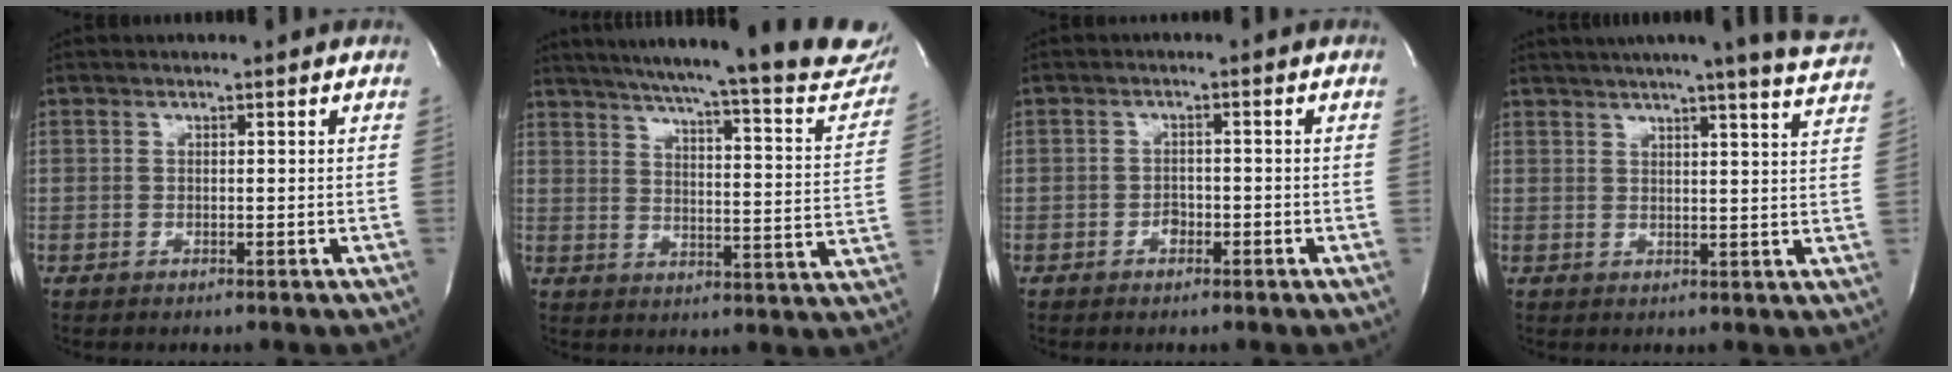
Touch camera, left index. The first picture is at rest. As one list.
[{"total": 26.8, "force": [23.6, 2.2, 12.6], "torque": [-0.186, -0.068, 0.284]}, {"total": 2.0, "force": [-1.5, 1.1, 0.7], "torque": [-0.009, 0.001, -0.025]}, {"total": 15.5, "force": [13.8, -1.1, 7.0], "torque": [-0.107, -0.040, 0.155]}]